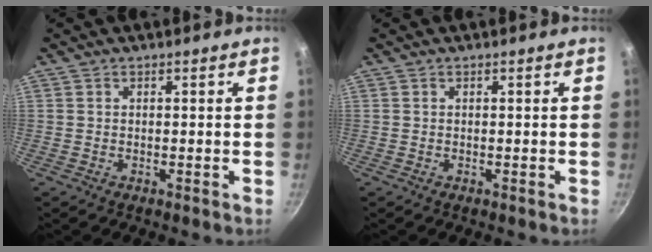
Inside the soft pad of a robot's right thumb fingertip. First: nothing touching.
{"total": 0.0}